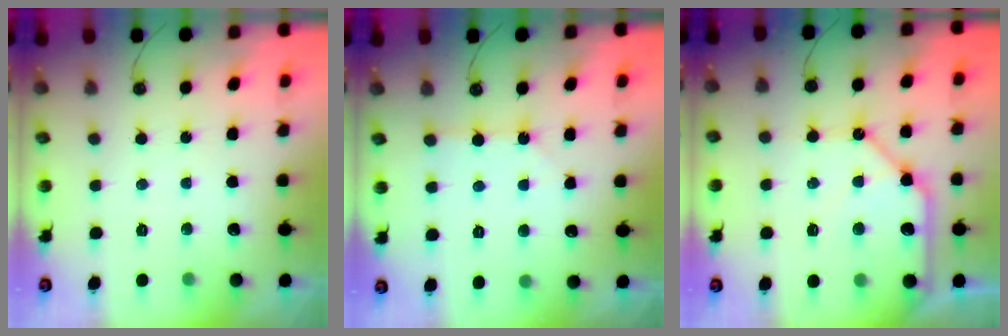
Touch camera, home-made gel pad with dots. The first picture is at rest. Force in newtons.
{"total": 2.5, "press": 2.5, "slide": 0.3}
{"total": 13.7, "press": 13.6, "slide": 1.7}